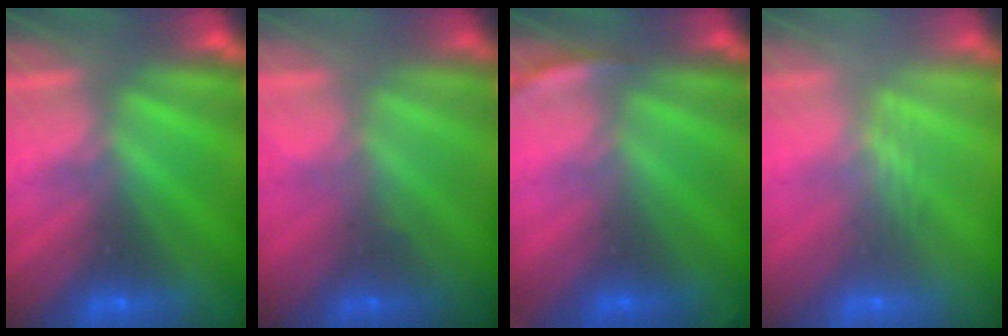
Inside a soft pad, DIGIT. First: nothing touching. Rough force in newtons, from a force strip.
{"total": 1.1}
{"total": 2.8}
{"total": 2.4}